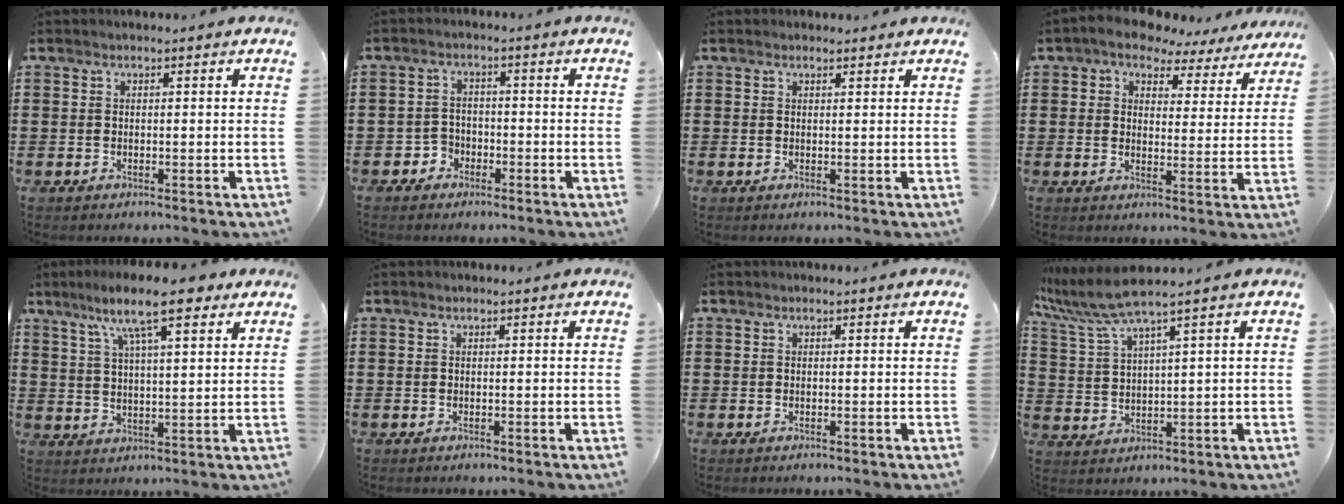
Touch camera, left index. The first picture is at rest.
{"total": 2.4, "force": [-1.8, 1.7, 0.3], "torque": [-0.015, 0.004, -0.039]}
{"total": 0.9, "force": [0.8, 0.3, 0.3], "torque": [-0.007, 0.002, 0.016]}
{"total": 4.8, "force": [4.3, 1.9, 1.2], "torque": [-0.039, -0.022, 0.071]}
{"total": 11.0, "force": [7.2, 2.6, 7.9], "torque": [-0.144, -0.012, 0.121]}
{"total": 0.0}
{"total": 0.0}
{"total": 6.2, "force": [4.6, 0.1, 4.2], "torque": [-0.107, -0.016, 0.076]}